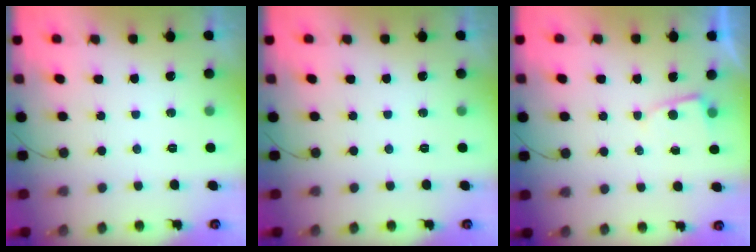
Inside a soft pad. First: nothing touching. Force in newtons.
{"total": 0.0}
{"total": 2.5, "press": 2.4, "slide": 0.4}